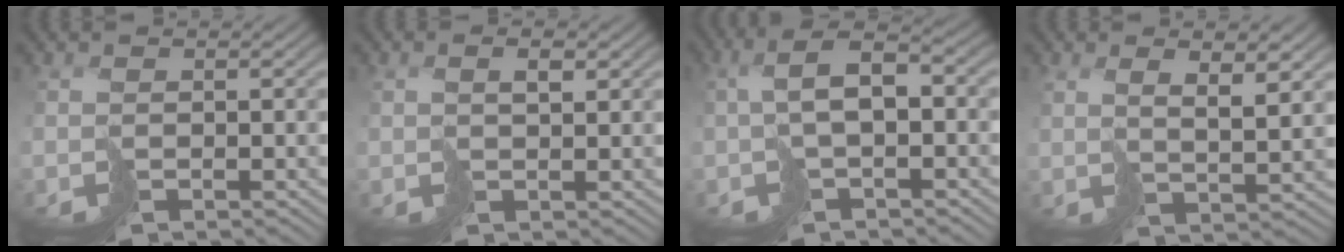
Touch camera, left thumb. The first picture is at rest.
{"total": 1.8, "force": [1.1, 0.5, 1.4], "torque": [-0.024, 0.004, 0.021]}
{"total": 5.7, "force": [-0.2, 2.2, 5.2], "torque": [-0.097, 0.015, -0.006]}
{"total": 4.9, "force": [2.7, 1.2, 3.9], "torque": [-0.059, 0.000, 0.050]}